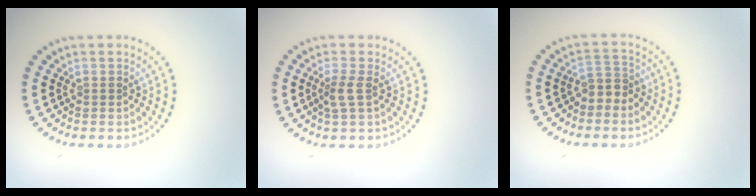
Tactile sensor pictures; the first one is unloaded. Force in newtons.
{"total": 1.7, "press": 1.4, "slide": 0.8}
{"total": 2.0, "press": 1.7, "slide": 1.1}